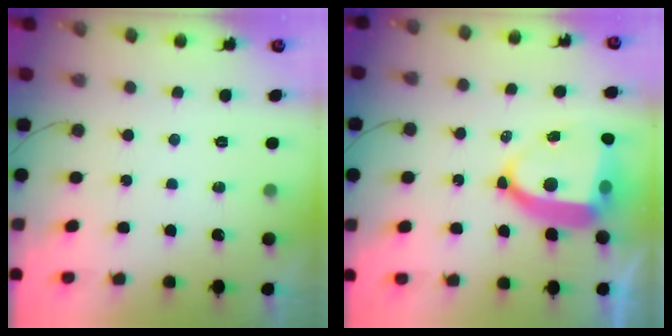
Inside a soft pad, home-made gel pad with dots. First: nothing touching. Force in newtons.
{"total": 12.2, "press": 12.1, "slide": 1.5}